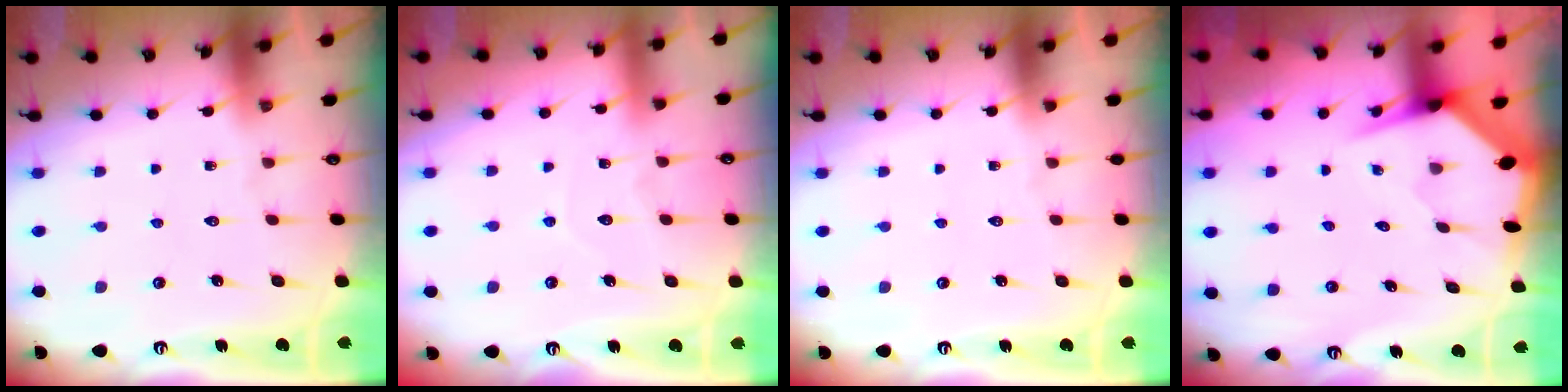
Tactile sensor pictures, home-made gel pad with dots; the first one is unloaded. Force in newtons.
{"total": 5.7, "press": 5.7, "slide": 0.5}
{"total": 0.0}
{"total": 3.3, "press": 3.3, "slide": 0.1}